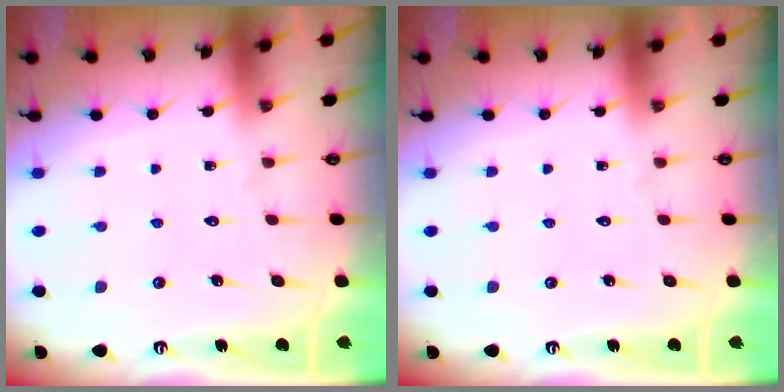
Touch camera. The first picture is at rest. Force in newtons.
{"total": 0.0}